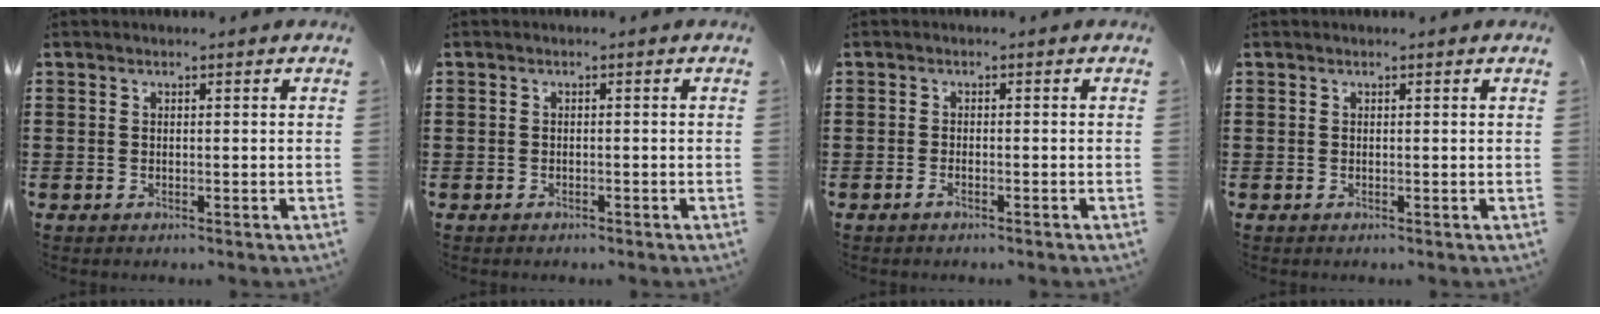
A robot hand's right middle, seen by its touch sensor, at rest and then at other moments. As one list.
[{"total": 0.8, "force": [-0.6, 0.5, -0.1], "torque": [0.001, 0.004, -0.016]}, {"total": 1.1, "force": [-0.8, 0.1, 0.7], "torque": [-0.014, -0.003, -0.014]}, {"total": 0.0}]